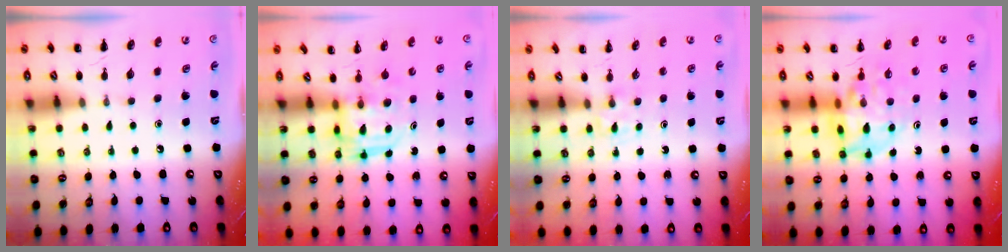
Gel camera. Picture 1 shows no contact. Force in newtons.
{"total": 3.1, "press": 3.1, "slide": 0.2}
{"total": 2.2, "press": 2.0, "slide": 0.9}
{"total": 11.7, "press": 11.2, "slide": 3.3}